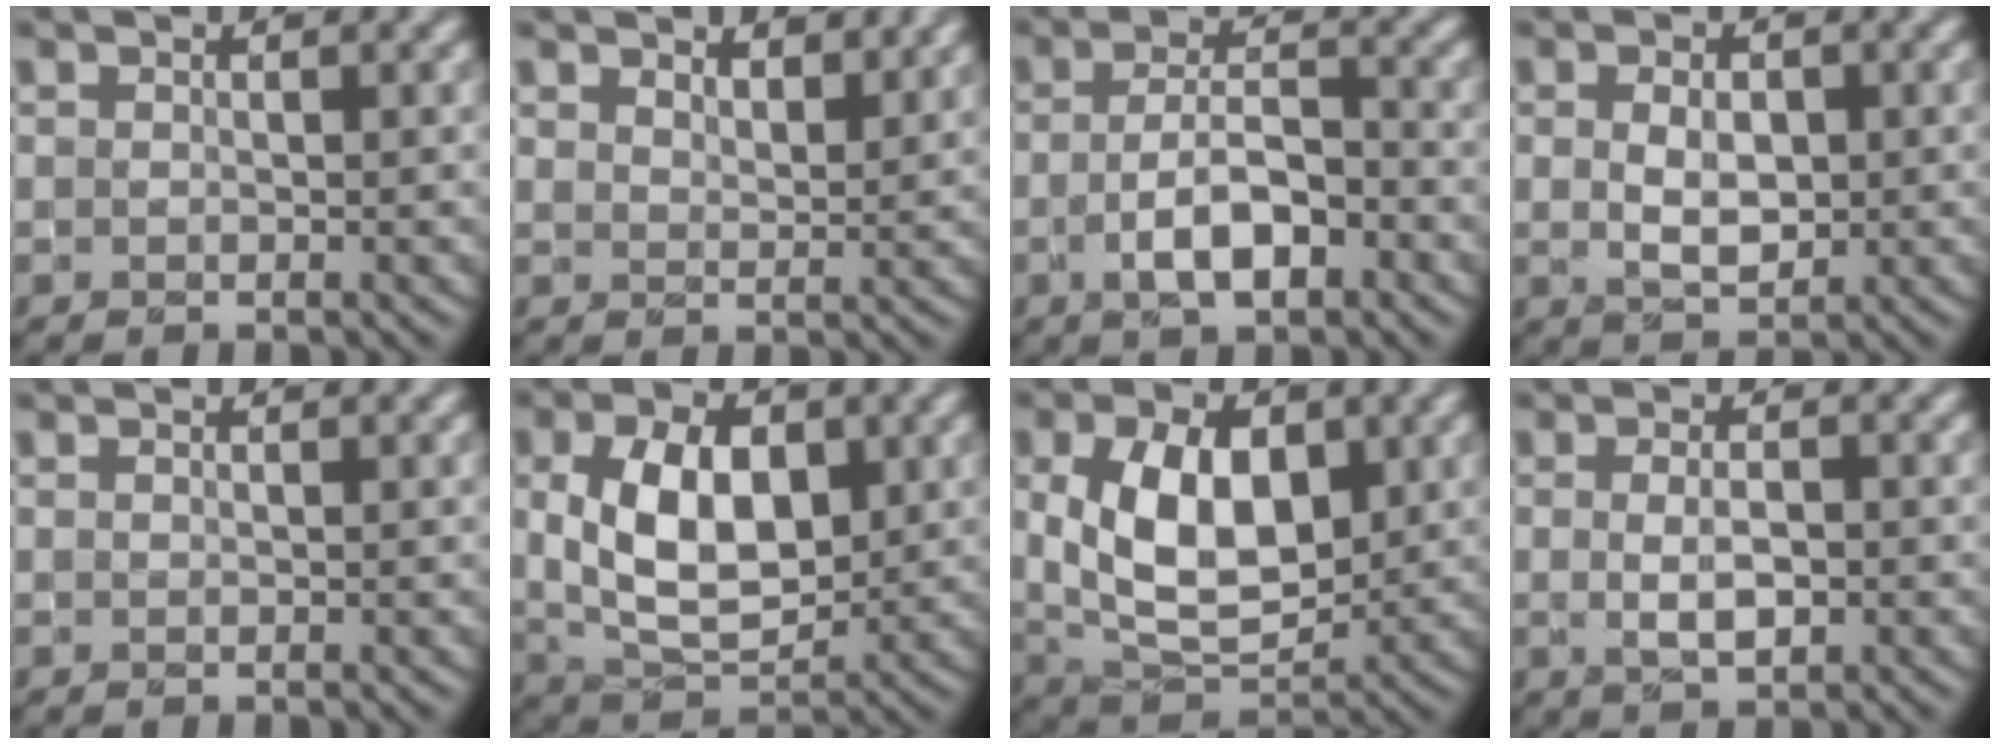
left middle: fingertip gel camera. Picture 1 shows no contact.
{"total": 3.2, "force": [2.7, 1.1, 1.3], "torque": [-0.028, 0.001, 0.046]}
{"total": 4.7, "force": [-1.6, 1.9, 4.0], "torque": [-0.073, 0.004, -0.030]}
{"total": 3.0, "force": [0.2, 1.9, 2.4], "torque": [-0.046, -0.001, 0.005]}
{"total": 0.0}
{"total": 8.0, "force": [1.1, 4.9, 6.3], "torque": [-0.117, 0.003, 0.021]}
{"total": 9.0, "force": [1.3, 5.4, 7.0], "torque": [-0.135, -0.001, 0.023]}
{"total": 2.6, "force": [-0.2, 1.1, 2.3], "torque": [-0.046, -0.004, -0.002]}